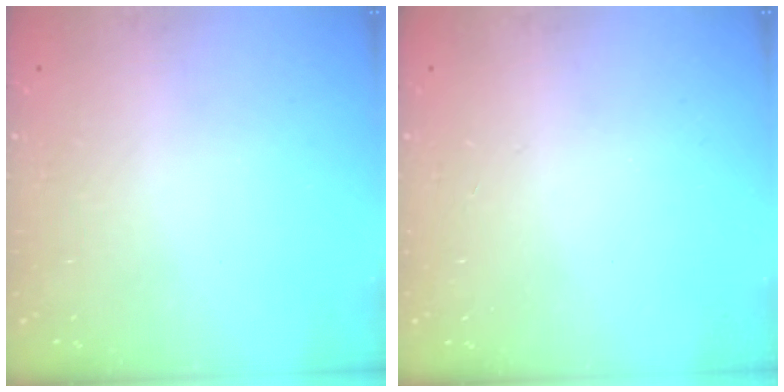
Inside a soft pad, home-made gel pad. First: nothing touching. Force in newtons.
{"total": 0.0}